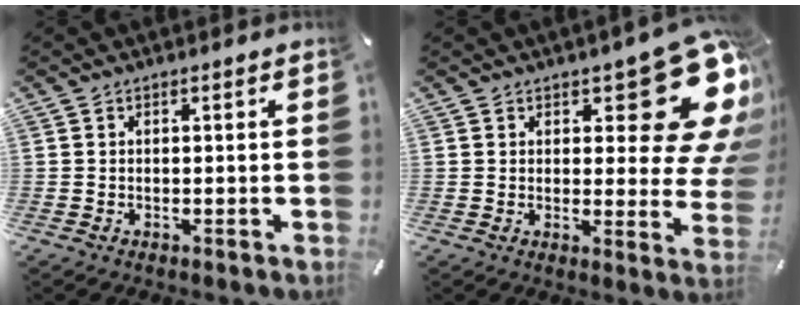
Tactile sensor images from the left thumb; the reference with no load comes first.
{"total": 16.6, "force": [9.5, 6.6, 12.0], "torque": [-0.120, -0.088, 0.156]}